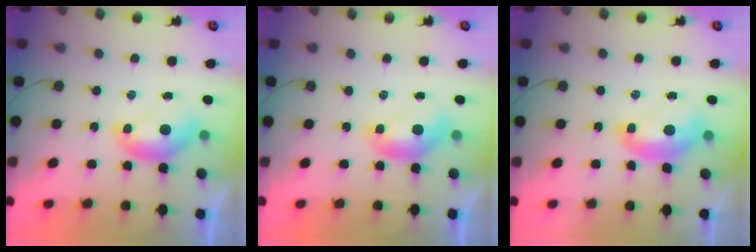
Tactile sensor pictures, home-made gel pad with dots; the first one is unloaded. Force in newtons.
{"total": 0.0}
{"total": 2.3, "press": 2.2, "slide": 0.6}